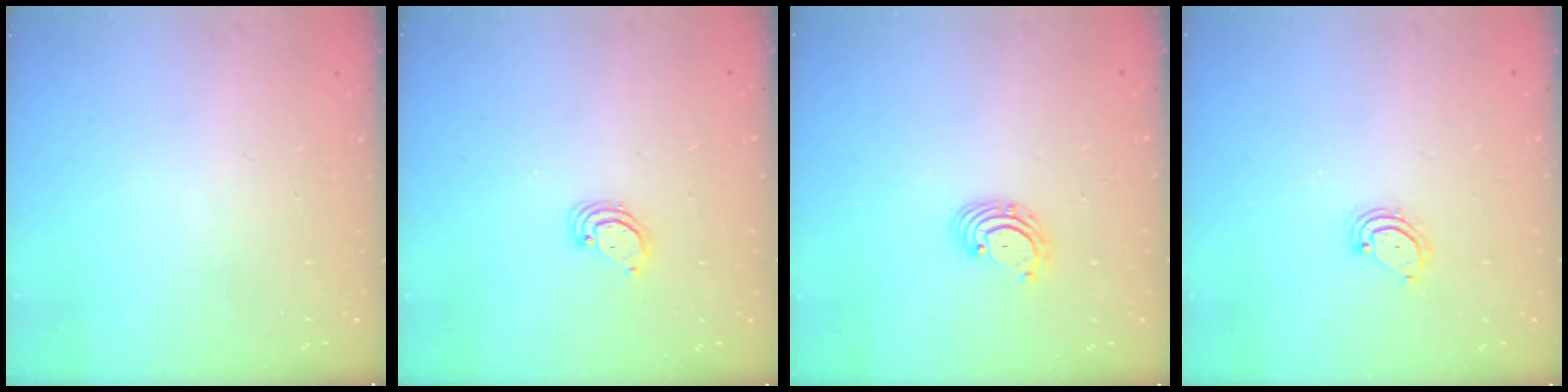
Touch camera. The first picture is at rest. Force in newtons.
{"total": 3.1, "press": 3.1, "slide": 0.3}
{"total": 2.9, "press": 2.9, "slide": 0.3}
{"total": 3.4, "press": 3.3, "slide": 0.7}